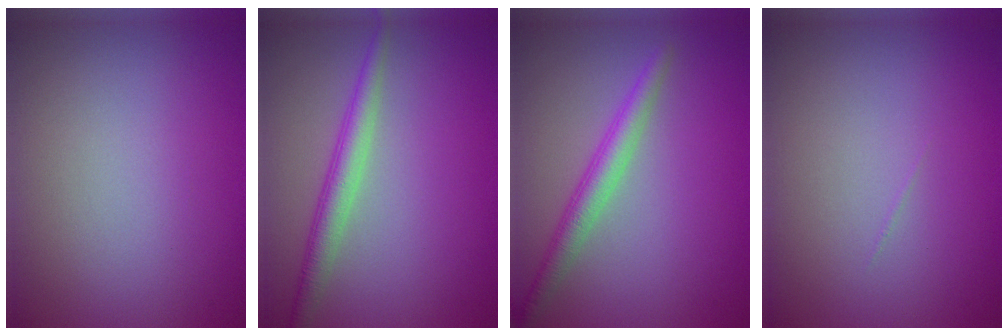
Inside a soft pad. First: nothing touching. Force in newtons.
{"total": 2.8, "press": 2.8, "slide": 0.1}
{"total": 2.9, "press": 2.9, "slide": 0.2}
{"total": 0.0}